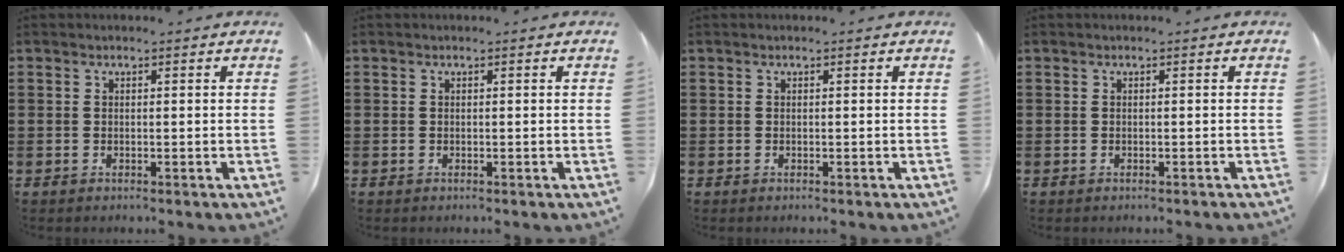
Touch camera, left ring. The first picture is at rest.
{"total": 0.0}
{"total": 0.0}
{"total": 0.0}